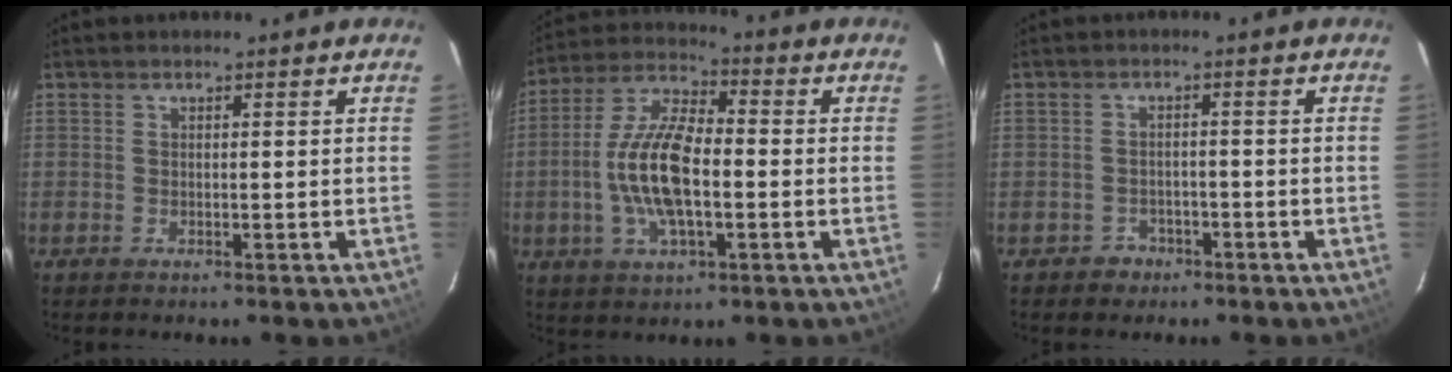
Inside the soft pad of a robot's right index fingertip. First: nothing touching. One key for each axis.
{"total": 13.5, "fx": -2.2, "fy": 5.3, "fz": 12.2, "tx": -0.255, "ty": 0.004, "tz": -0.044}
{"total": 3.3, "fx": -2.0, "fy": 2.7, "fz": 0.0, "tx": -0.006, "ty": 0.016, "tz": -0.027}